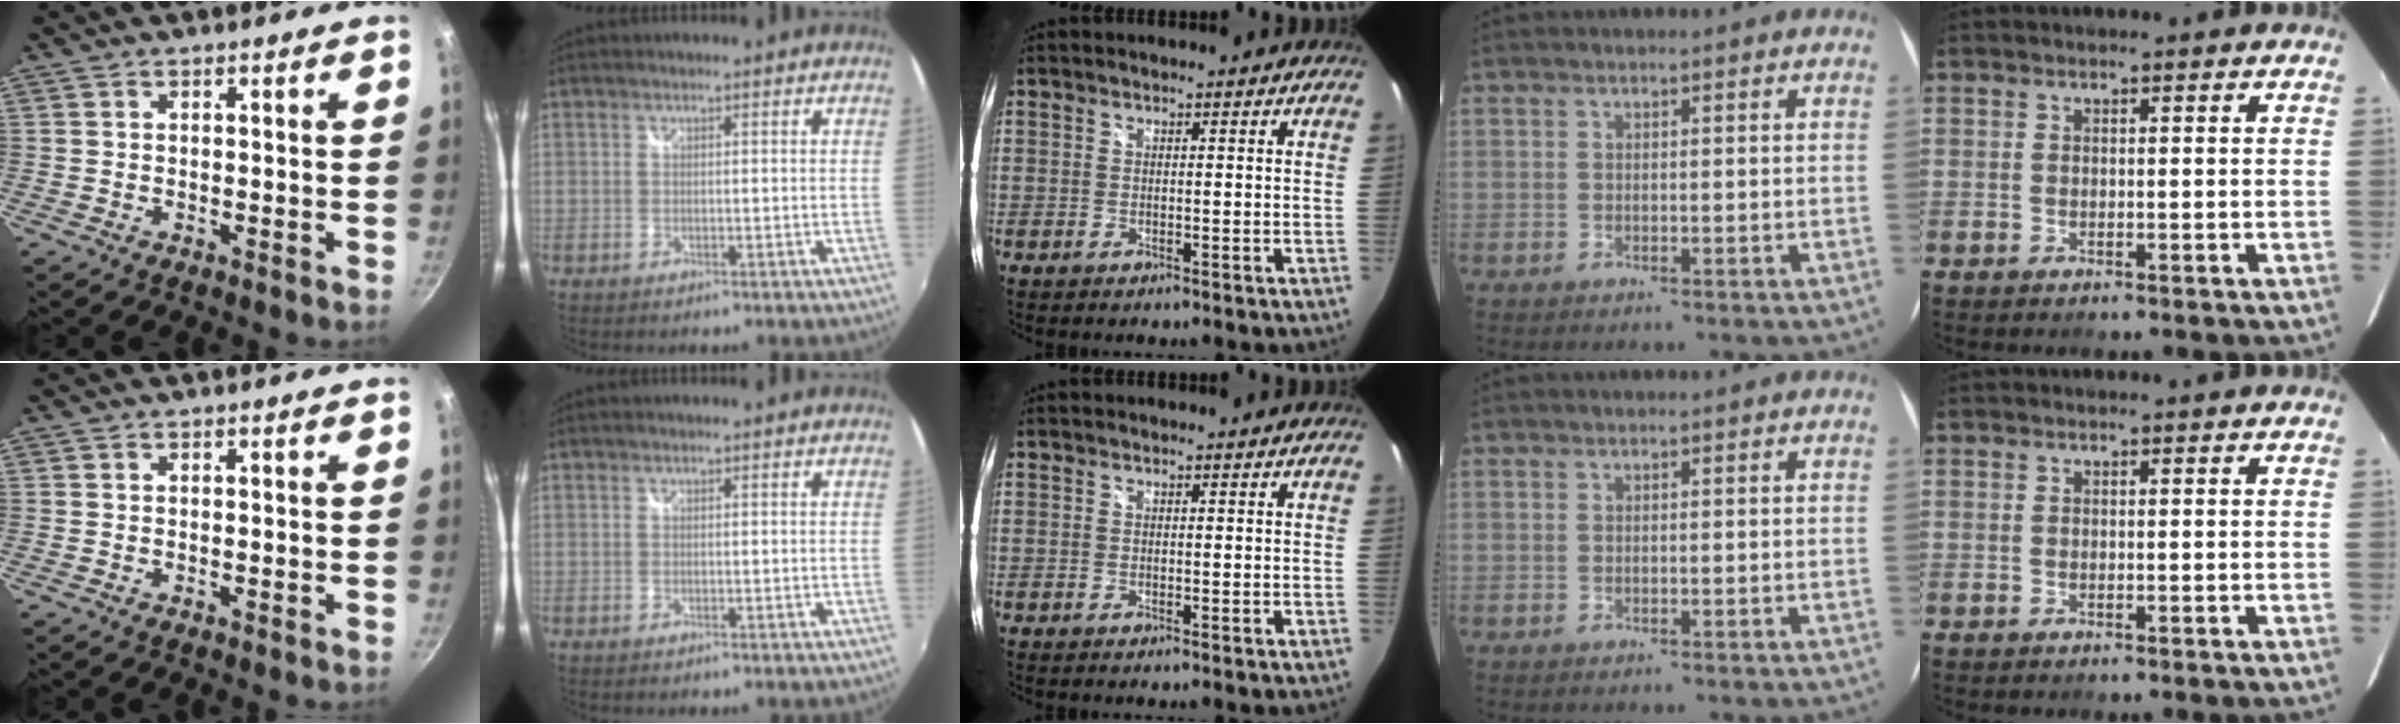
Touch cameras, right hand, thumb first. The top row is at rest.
{}